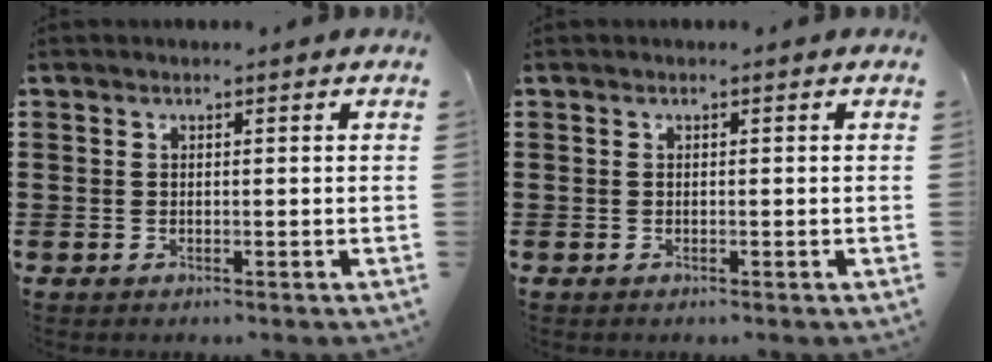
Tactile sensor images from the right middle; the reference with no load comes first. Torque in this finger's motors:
{"motor_torque": [-0.29, -0.14, -0.01, -0.01]}